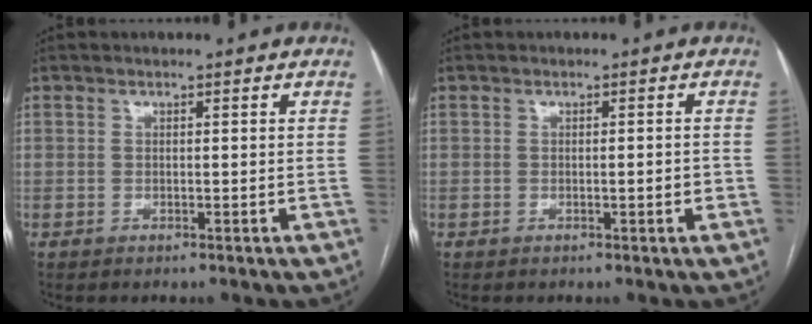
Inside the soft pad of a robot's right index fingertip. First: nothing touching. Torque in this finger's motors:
{"motor_torque": [0.84, 0.19, 0.03, 0.02]}